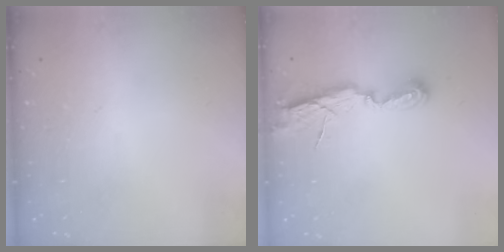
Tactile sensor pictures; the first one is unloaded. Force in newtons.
{"total": 6.9, "press": 6.9, "slide": 0.1}